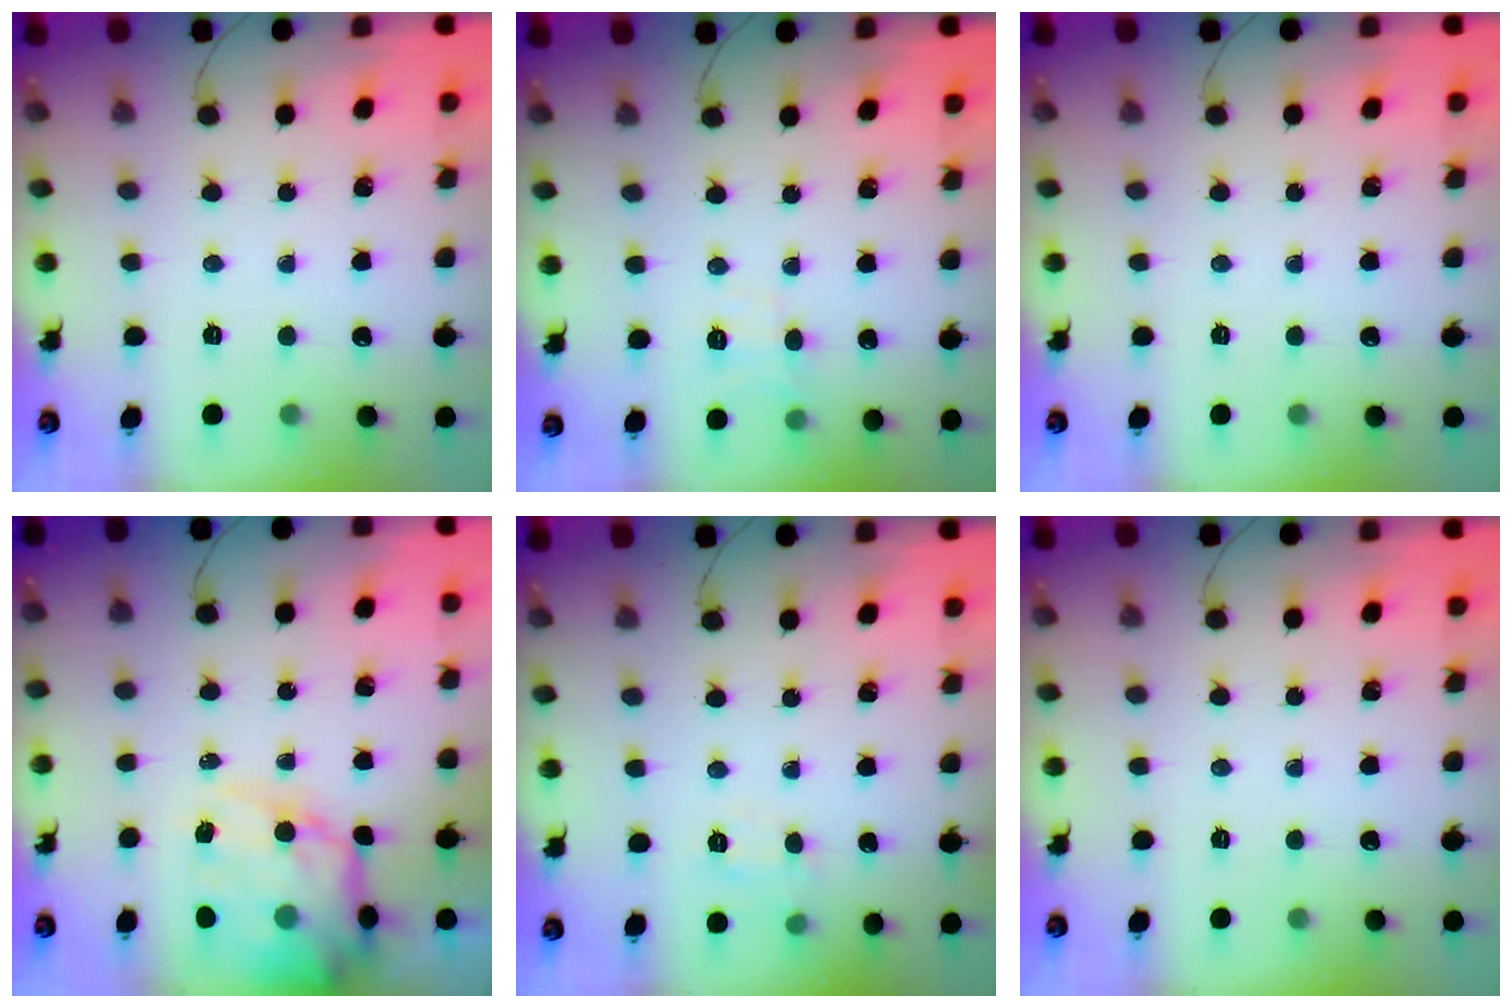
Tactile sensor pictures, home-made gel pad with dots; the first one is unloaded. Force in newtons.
{"total": 6.6, "press": 6.5, "slide": 1.4}
{"total": 0.0}
{"total": 16.0, "press": 15.4, "slide": 4.1}
{"total": 6.9, "press": 6.8, "slide": 1.4}
{"total": 0.0}